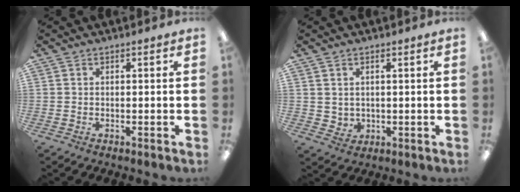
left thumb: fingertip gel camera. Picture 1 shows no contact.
{"total": 3.0, "force": [2.0, 2.2, 0.4], "torque": [-0.005, -0.010, 0.036]}